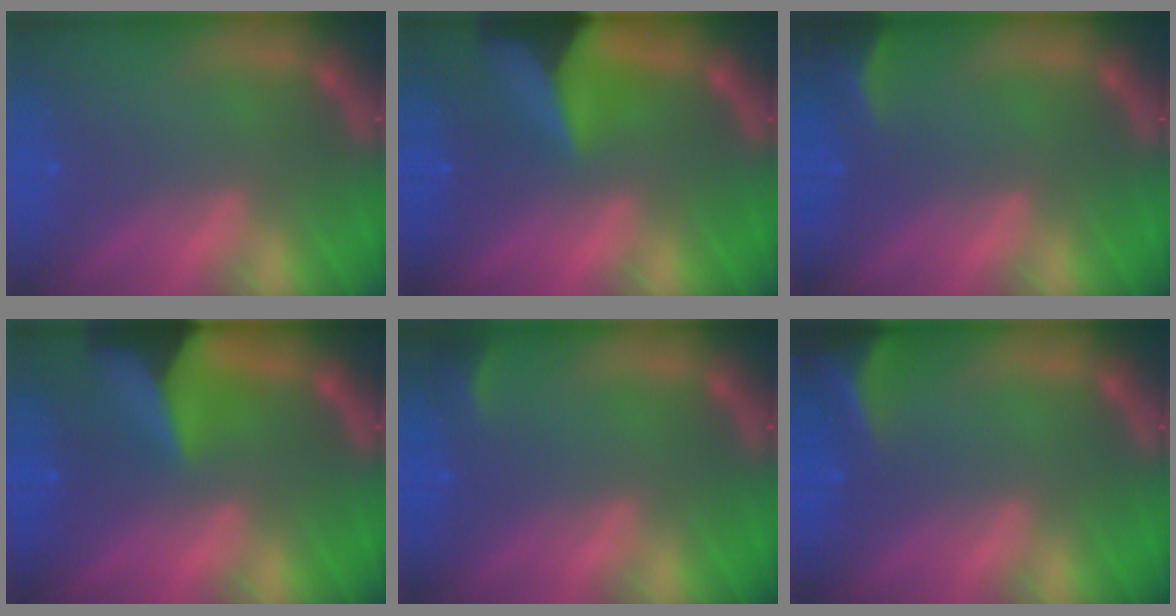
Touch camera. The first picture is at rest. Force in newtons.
{"total": 9.4}
{"total": 2.9}
{"total": 9.4}
{"total": 1.4}
{"total": 5.4}